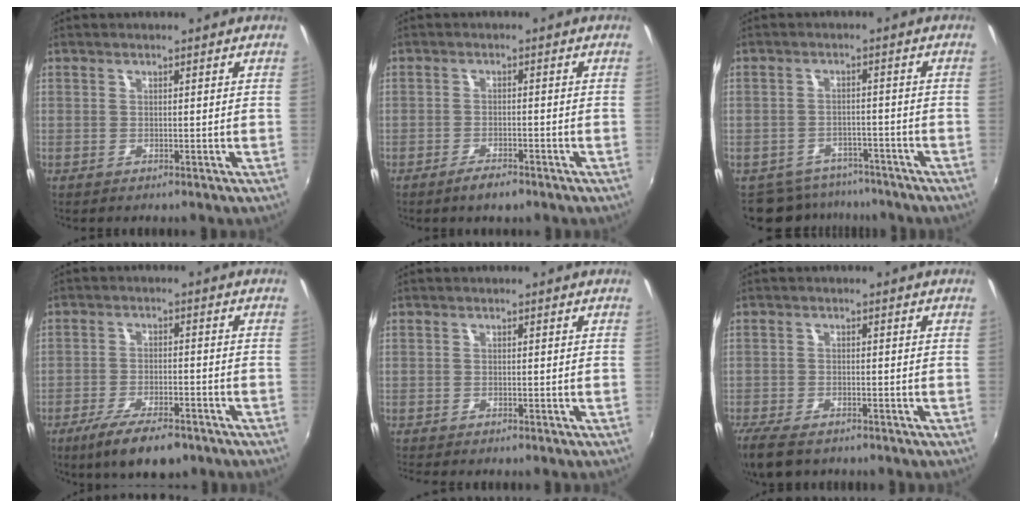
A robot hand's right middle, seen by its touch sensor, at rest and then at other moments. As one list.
[{"total": 3.4, "force": [-2.6, 1.1, 1.9], "torque": [-0.048, -0.006, -0.049]}, {"total": 7.9, "force": [-6.6, 4.1, 1.0], "torque": [-0.028, 0.005, -0.094]}, {"total": 10.1, "force": [-7.2, 3.1, 6.3], "torque": [-0.140, -0.024, -0.120]}, {"total": 2.1, "force": [-1.9, 0.5, 0.8], "torque": [-0.019, -0.017, -0.032]}, {"total": 7.1, "force": [-5.5, 2.7, 3.6], "torque": [-0.098, -0.031, -0.106]}]